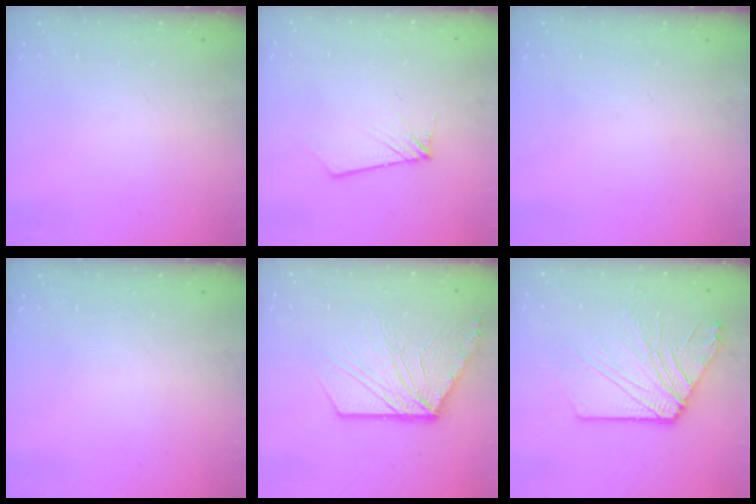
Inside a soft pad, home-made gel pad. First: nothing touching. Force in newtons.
{"total": 2.0, "press": 2.0, "slide": 0.2}
{"total": 0.0}
{"total": 0.0}
{"total": 13.7, "press": 13.6, "slide": 0.8}
{"total": 13.4, "press": 13.4, "slide": 1.4}